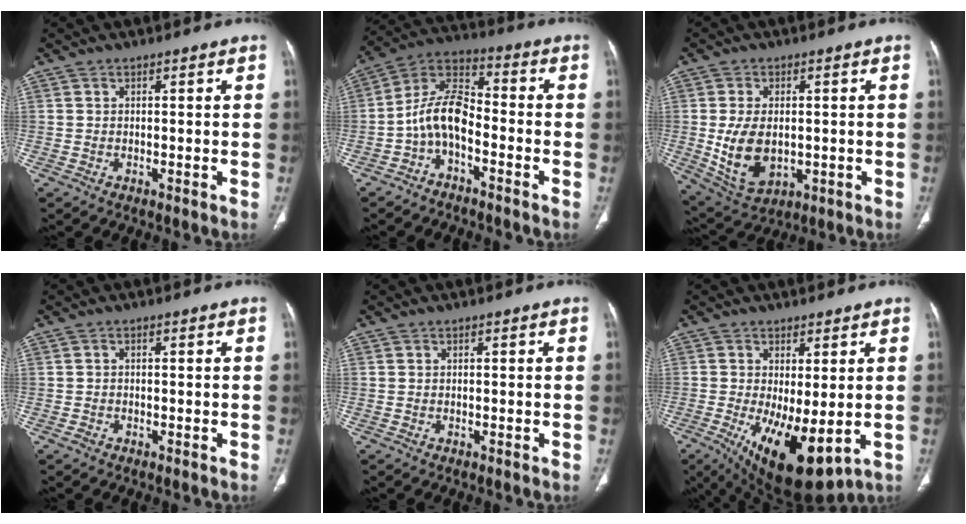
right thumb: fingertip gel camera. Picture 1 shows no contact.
{"total": 9.6, "force": [-3.4, 5.0, 7.4], "torque": [-0.137, 0.062, -0.075]}
{"total": 10.8, "force": [-0.8, 6.7, 8.3], "torque": [-0.149, -0.006, 0.006]}
{"total": 0.8, "force": [-0.5, 0.6, 0.3], "torque": [-0.006, 0.002, -0.010]}
{"total": 0.0}
{"total": 13.6, "force": [-2.7, 5.3, 12.2], "torque": [-0.203, -0.025, -0.019]}